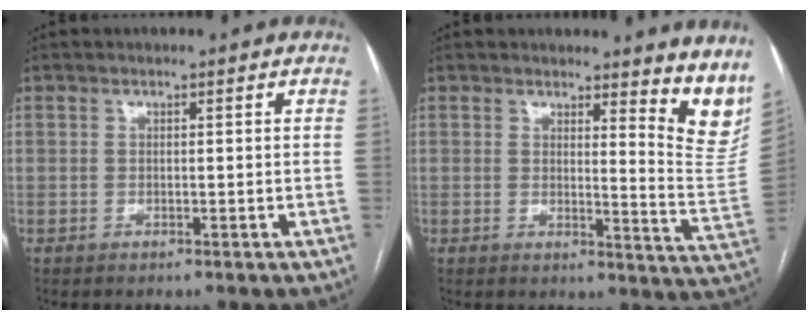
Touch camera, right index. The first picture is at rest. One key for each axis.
{"total": 10.8, "fx": 9.8, "fy": 1.6, "fz": 4.3, "tx": -0.018, "ty": -0.076, "tz": 0.089}